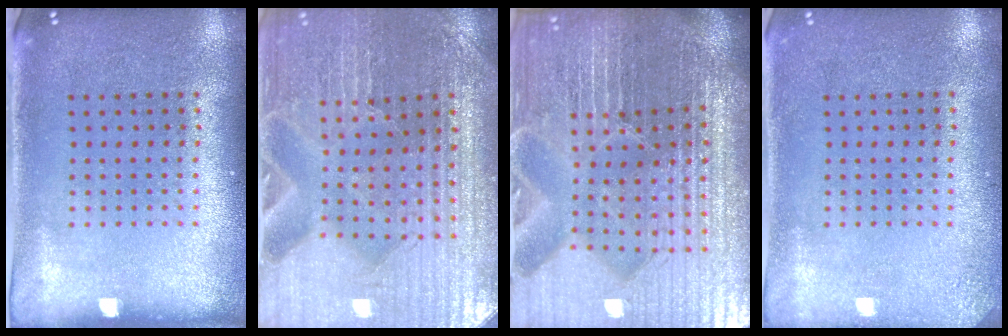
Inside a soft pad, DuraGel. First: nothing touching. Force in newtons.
{"total": 3.6, "press": 3.6, "slide": 0.4}
{"total": 7.2, "press": 6.3, "slide": 3.4}
{"total": 1.6, "press": 1.6, "slide": 0.2}